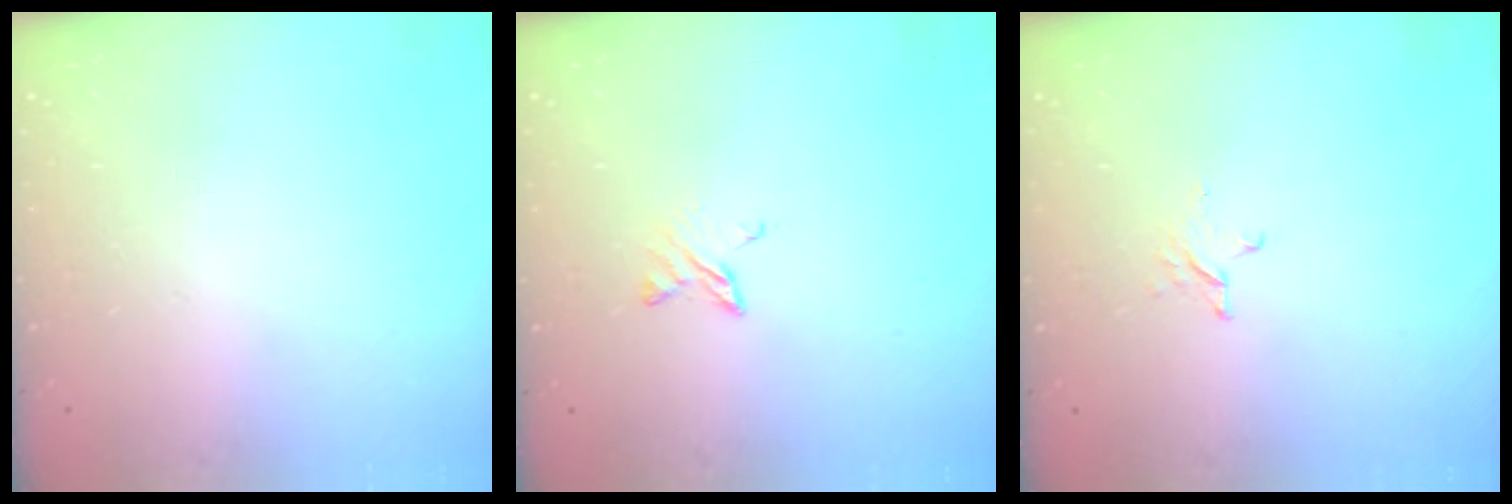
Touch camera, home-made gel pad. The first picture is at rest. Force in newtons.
{"total": 3.8, "press": 3.8, "slide": 0.3}
{"total": 2.6, "press": 2.6, "slide": 0.3}